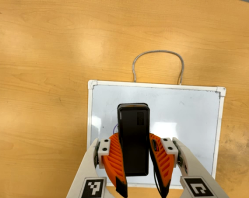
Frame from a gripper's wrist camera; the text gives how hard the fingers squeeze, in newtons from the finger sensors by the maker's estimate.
{"total": 9.1, "left": 7.9, "right": 10.4}